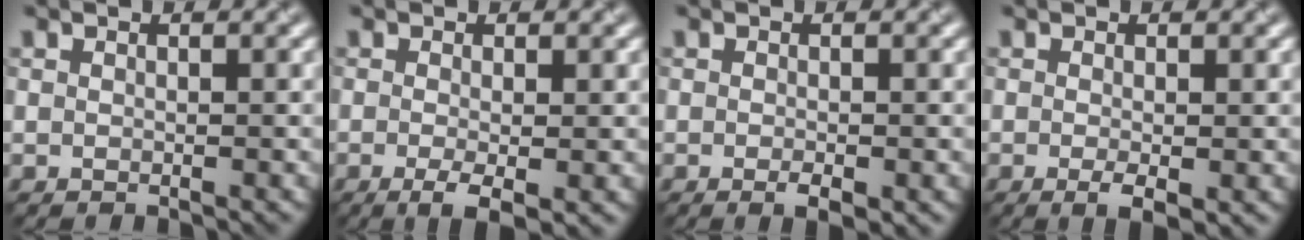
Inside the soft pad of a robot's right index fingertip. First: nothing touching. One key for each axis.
{"total": 2.9, "fx": -0.9, "fy": 0.7, "fz": 2.6, "tx": -0.050, "ty": -0.011, "tz": -0.015}
{"total": 1.5, "fx": -0.6, "fy": 0.4, "fz": 1.3, "tx": -0.021, "ty": -0.004, "tz": -0.008}
{"total": 2.0, "fx": -0.6, "fy": 0.5, "fz": 1.9, "tx": -0.034, "ty": -0.009, "tz": -0.008}